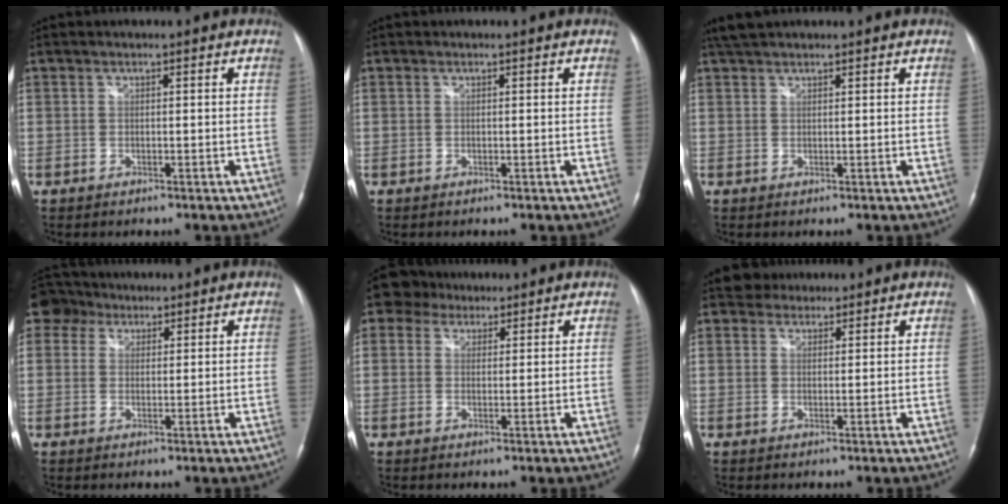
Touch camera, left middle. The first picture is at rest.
{"total": 0.0}
{"total": 3.2, "force": [2.9, 0.7, 1.2], "torque": [-0.027, 0.021, 0.055]}
{"total": 4.4, "force": [2.9, 3.3, 0.4], "torque": [-0.015, 0.022, 0.054]}
{"total": 4.4, "force": [3.0, 3.1, 0.7], "torque": [-0.019, 0.022, 0.053]}
{"total": 2.6, "force": [2.2, 1.2, -0.5], "torque": [0.008, 0.011, 0.033]}